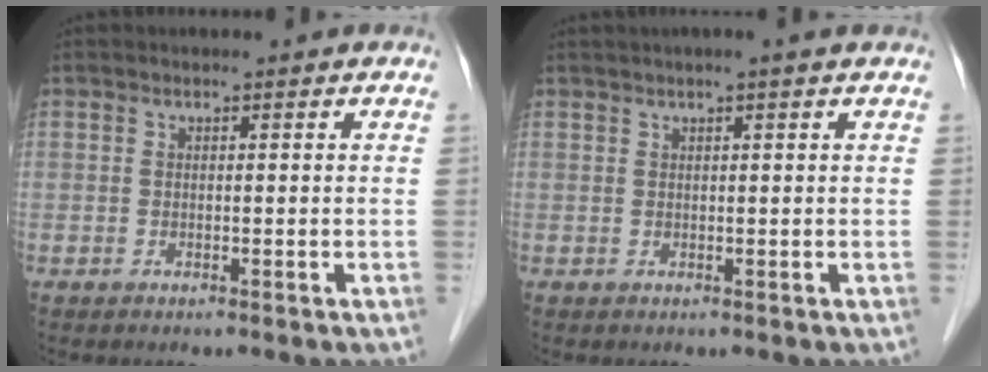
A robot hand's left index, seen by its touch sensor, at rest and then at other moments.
{"total": 2.7, "force": [1.8, -0.4, 2.0], "torque": [-0.028, 0.014, 0.029]}